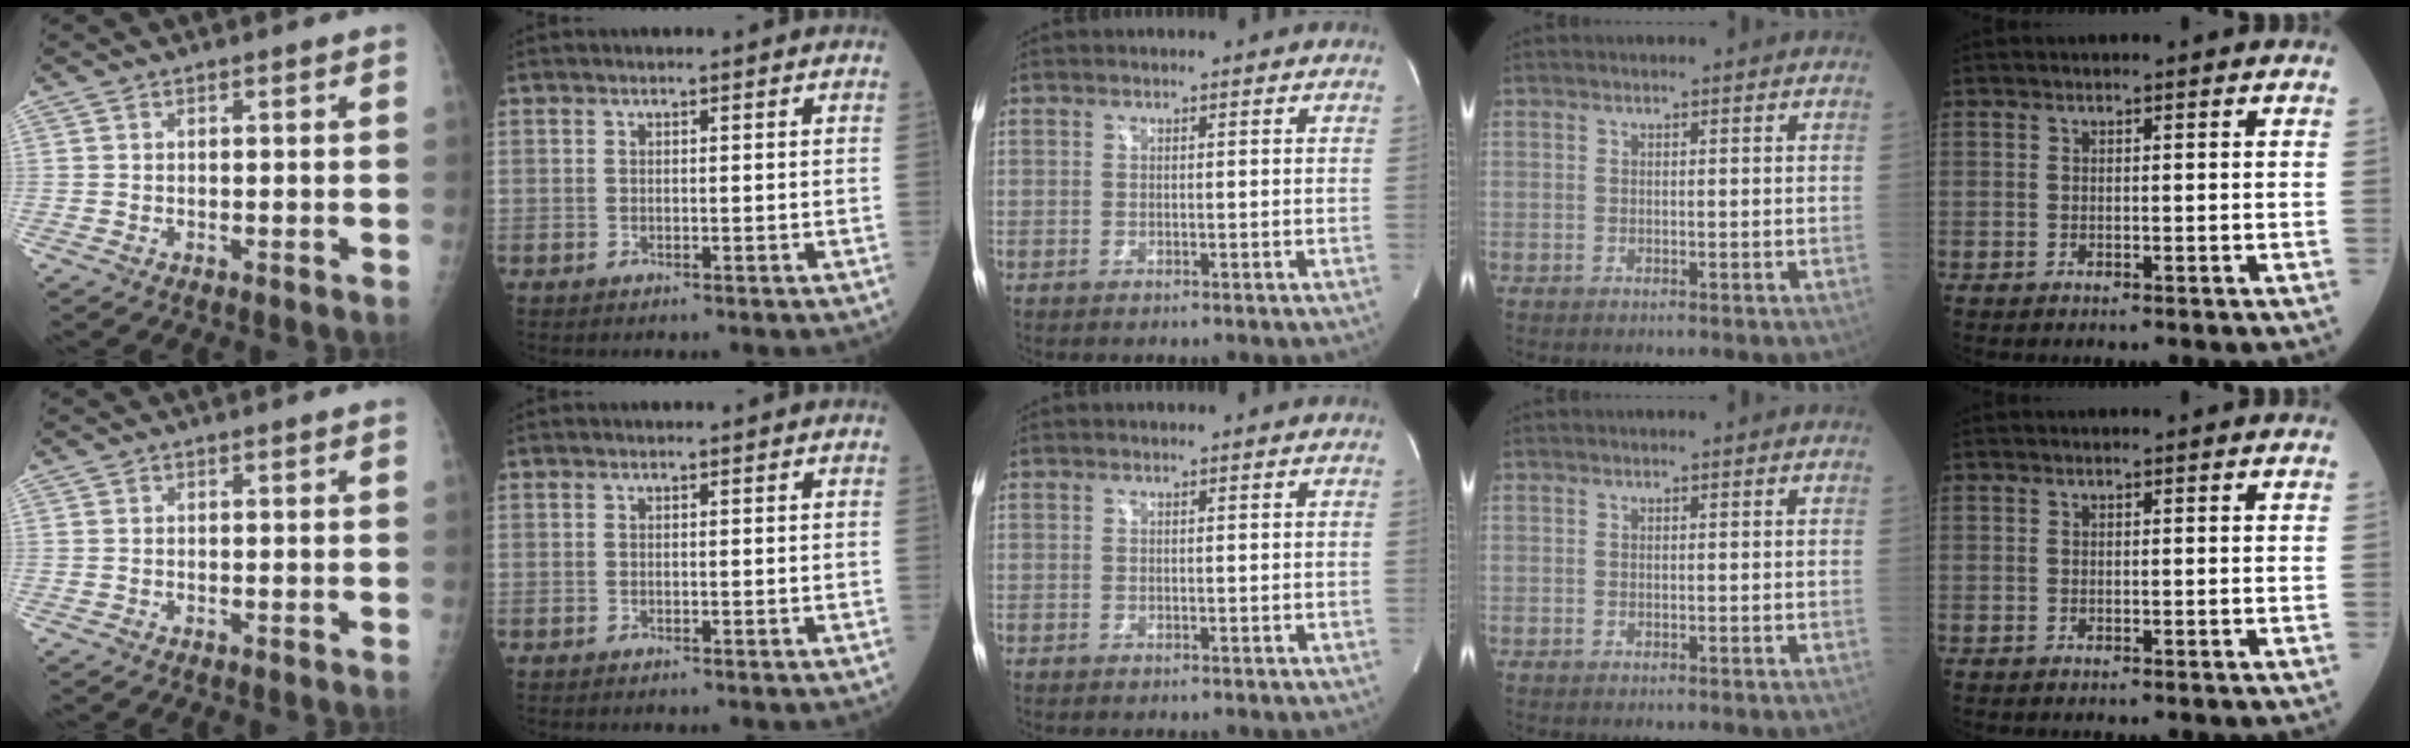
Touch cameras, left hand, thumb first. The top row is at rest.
{}